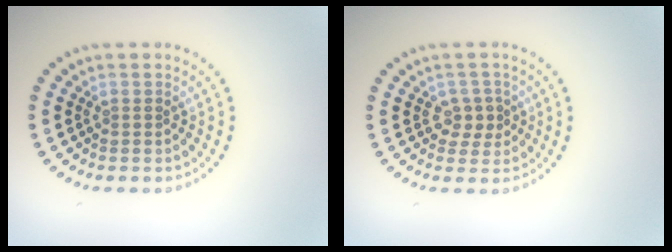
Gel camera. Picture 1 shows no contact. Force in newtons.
{"total": 2.1, "press": 1.9, "slide": 0.8}